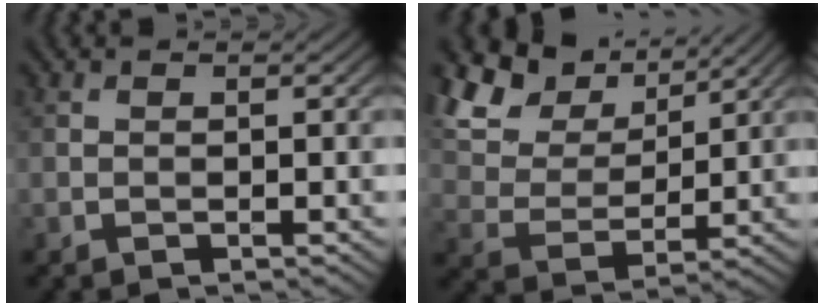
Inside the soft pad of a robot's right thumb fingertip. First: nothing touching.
{"total": 13.4, "force": [8.8, 7.3, 7.0], "torque": [-0.209, 0.011, 0.169]}